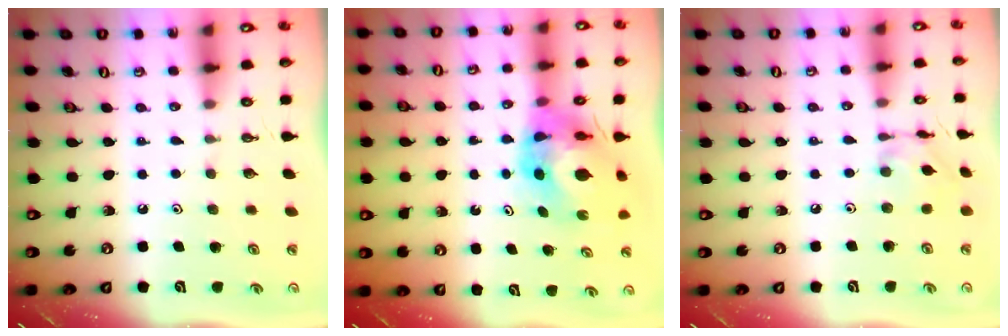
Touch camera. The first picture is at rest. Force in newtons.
{"total": 9.1, "press": 9.1, "slide": 0.9}
{"total": 6.1, "press": 6.1, "slide": 0.3}